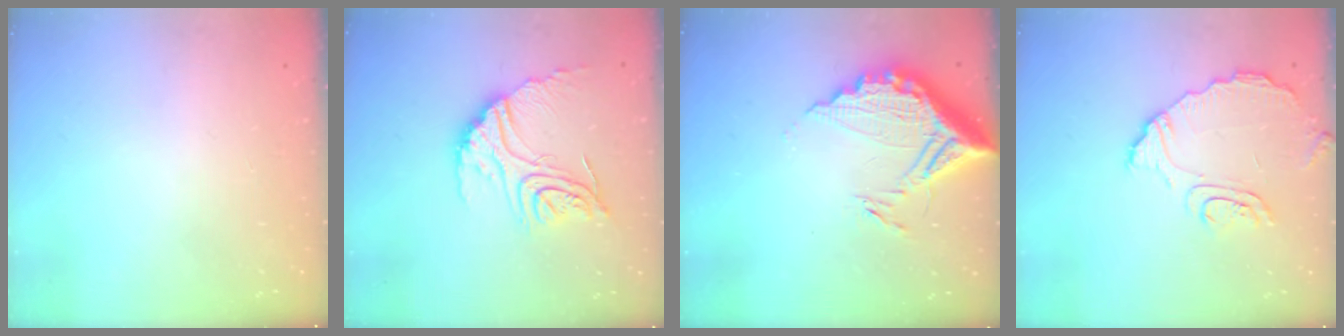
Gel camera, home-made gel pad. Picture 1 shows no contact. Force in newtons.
{"total": 17.3, "press": 17.2, "slide": 1.4}
{"total": 14.7, "press": 14.7, "slide": 1.2}
{"total": 9.2, "press": 9.2, "slide": 0.7}